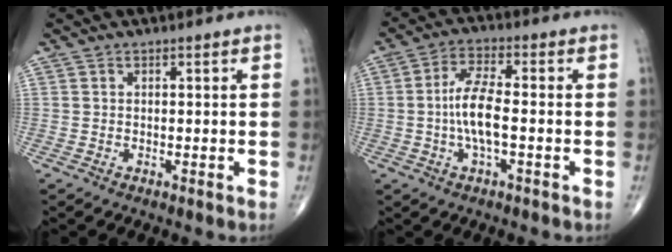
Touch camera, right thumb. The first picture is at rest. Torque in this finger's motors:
{"motor_torque": [1.63, 3.38, 0.89, -0.13, 0.28]}